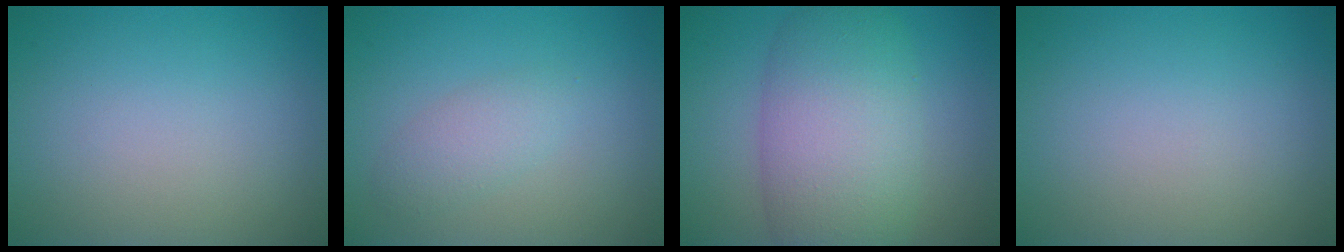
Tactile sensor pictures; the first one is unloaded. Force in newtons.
{"total": 2.0, "press": 2.0, "slide": 0.1}
{"total": 9.1, "press": 9.1, "slide": 0.5}
{"total": 0.0}